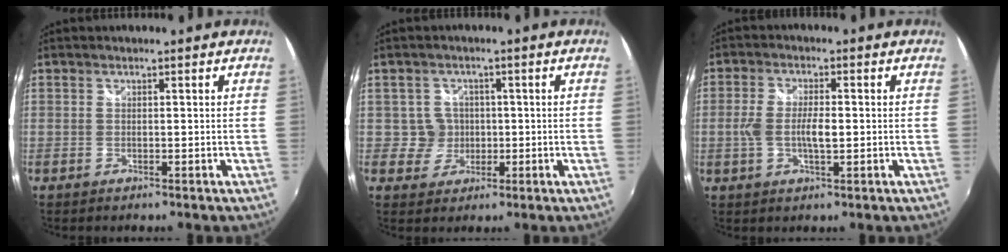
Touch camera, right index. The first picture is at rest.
{"total": 3.8, "force": [-0.1, 3.8, 0.0], "torque": [0.002, 0.016, 0.001]}
{"total": 5.4, "force": [-0.7, 1.7, 5.1], "torque": [-0.098, -0.002, -0.013]}